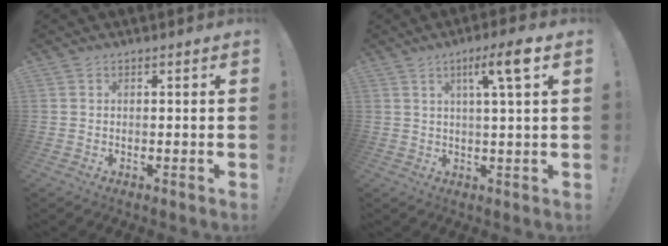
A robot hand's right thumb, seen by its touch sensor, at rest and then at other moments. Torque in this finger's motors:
{"motor_torque": [0.25, 0.25, 0.12, 0.15, 0.01]}